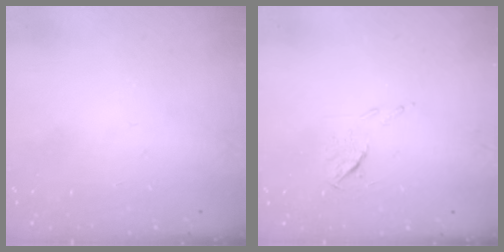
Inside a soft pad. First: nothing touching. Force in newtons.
{"total": 5.4, "press": 5.3, "slide": 0.9}